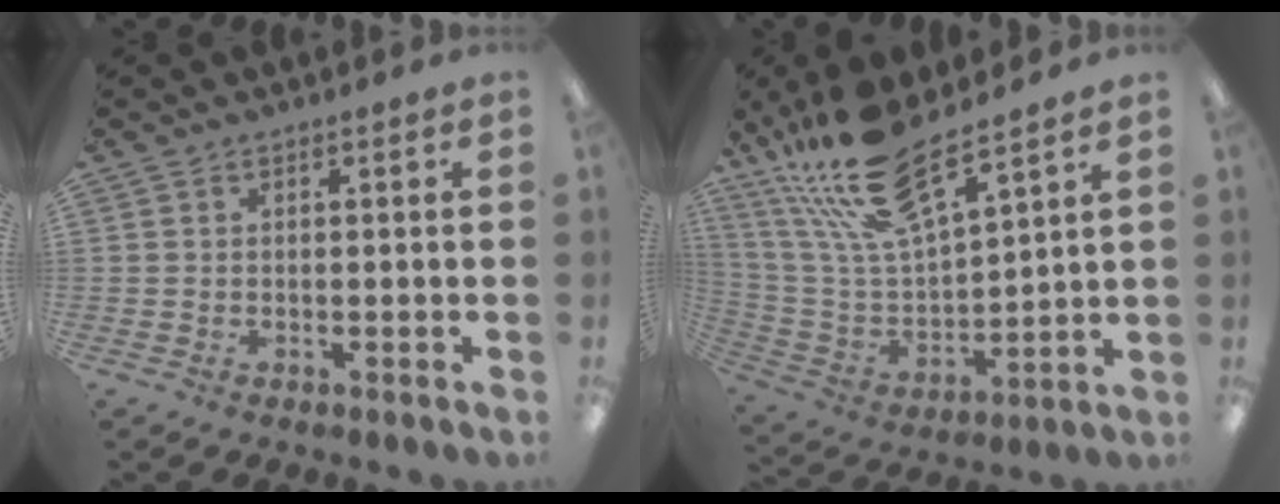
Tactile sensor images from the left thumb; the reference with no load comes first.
{"total": 19.1, "force": [15.0, 5.2, 10.6], "torque": [-0.236, -0.085, 0.267]}